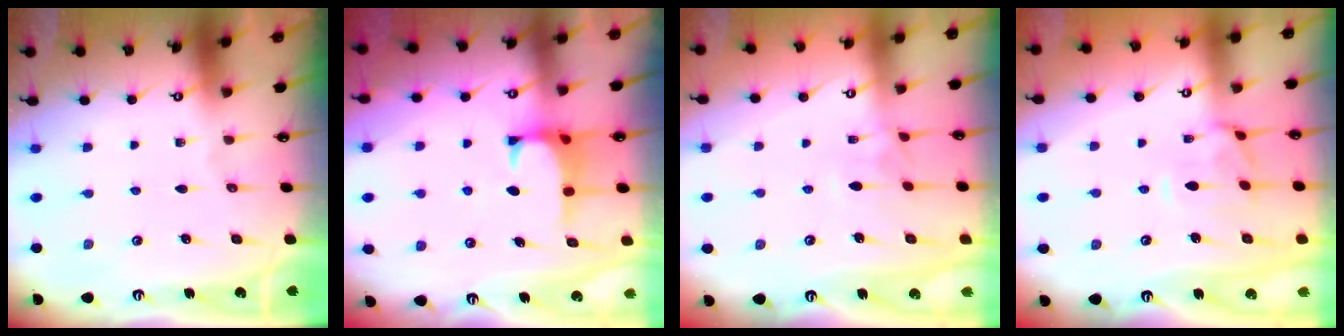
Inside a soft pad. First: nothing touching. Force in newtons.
{"total": 1.2, "press": 1.1, "slide": 0.6}
{"total": 1.9, "press": 1.7, "slide": 0.7}
{"total": 1.3, "press": 0.8, "slide": 1.1}